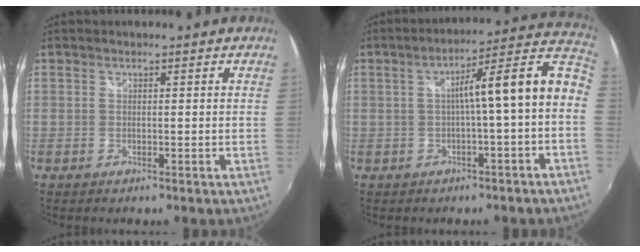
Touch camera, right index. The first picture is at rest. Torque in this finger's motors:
{"motor_torque": [1.57, -0.01, 0.52, 0.16]}